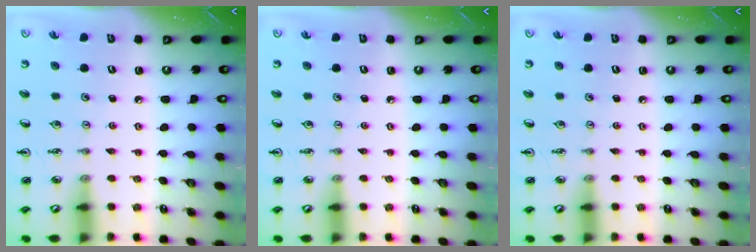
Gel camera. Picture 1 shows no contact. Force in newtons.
{"total": 0.0}
{"total": 0.0}